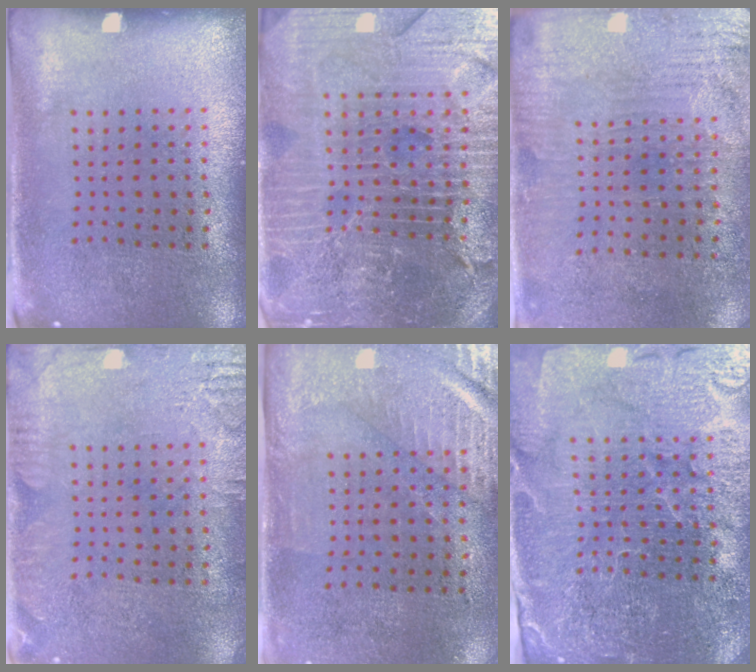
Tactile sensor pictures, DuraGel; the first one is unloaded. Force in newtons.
{"total": 5.9, "press": 5.3, "slide": 2.6}
{"total": 3.2, "press": 2.9, "slide": 1.4}
{"total": 2.6, "press": 2.5, "slide": 0.4}
{"total": 2.9, "press": 2.5, "slide": 1.5}
{"total": 4.5, "press": 4.3, "slide": 1.4}